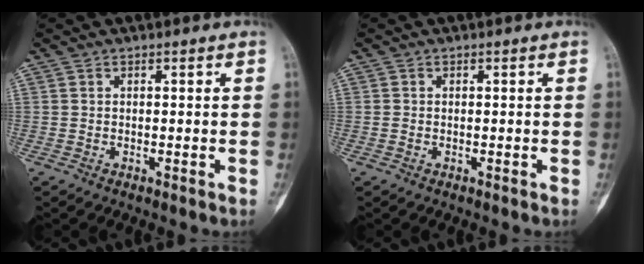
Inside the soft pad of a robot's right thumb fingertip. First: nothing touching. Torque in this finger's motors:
{"motor_torque": [-0.50, -0.18, -0.18, 0.18, -0.03]}